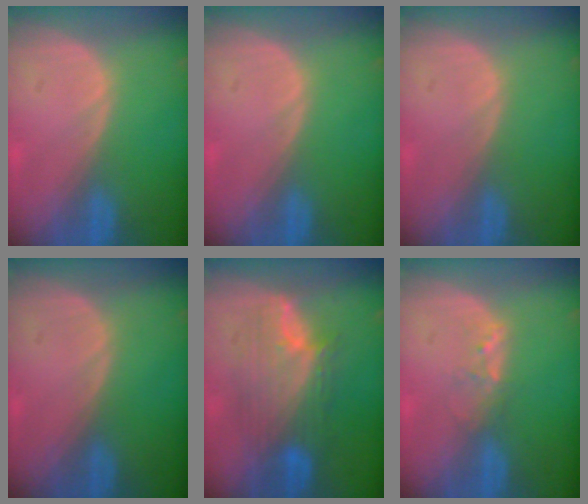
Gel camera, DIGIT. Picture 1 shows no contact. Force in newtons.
{"total": 0.0}
{"total": 0.0}
{"total": 0.0}
{"total": 8.2, "press": 8.2, "slide": 0.2}
{"total": 2.0, "press": 1.9, "slide": 0.4}